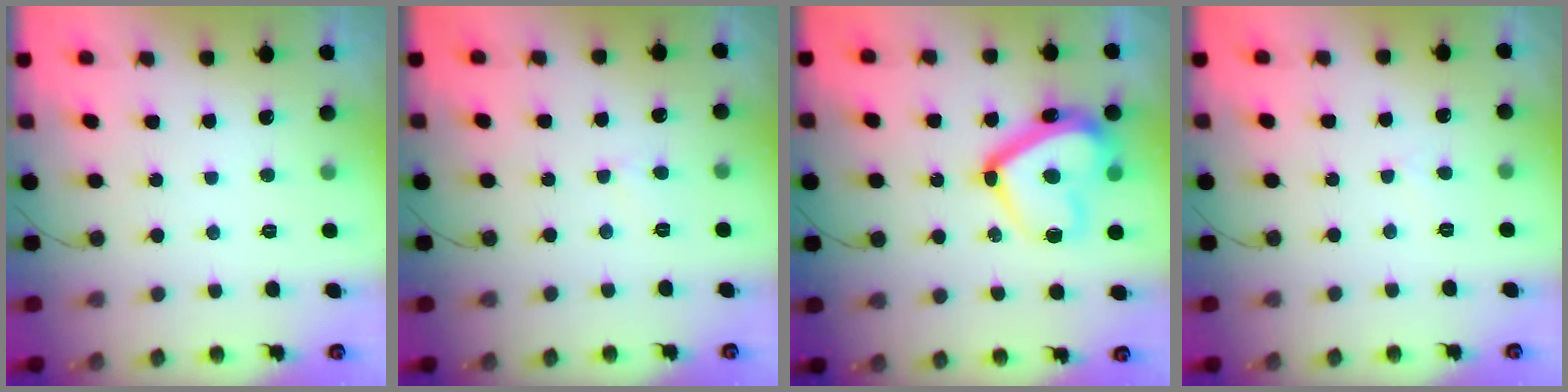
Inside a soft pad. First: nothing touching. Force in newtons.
{"total": 3.9, "press": 3.9, "slide": 0.4}
{"total": 19.0, "press": 19.0, "slide": 1.3}
{"total": 2.1, "press": 2.1, "slide": 0.2}